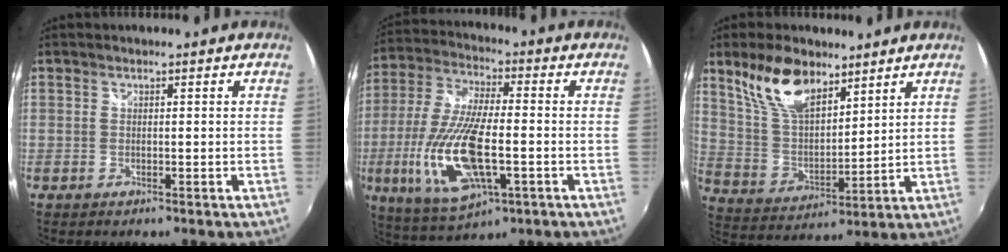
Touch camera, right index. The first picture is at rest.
{"total": 17.9, "force": [-4.4, 6.3, 16.2], "torque": [-0.346, -0.015, -0.078]}
{"total": 13.3, "force": [8.9, 6.0, 7.8], "torque": [-0.152, 0.017, 0.180]}